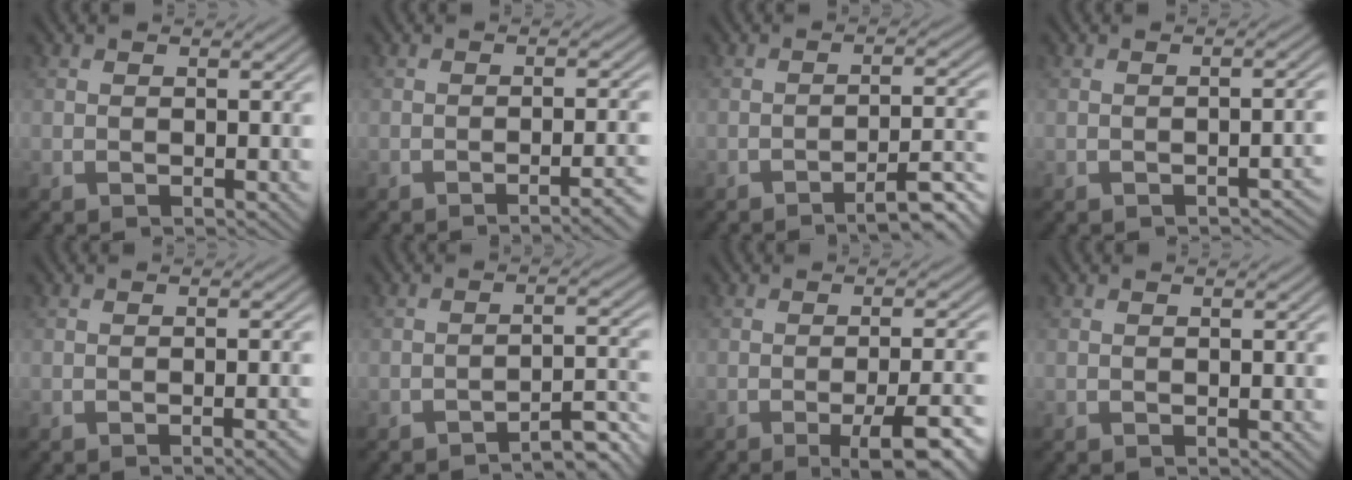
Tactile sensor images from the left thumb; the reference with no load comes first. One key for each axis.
{"total": 3.9, "fx": -2.2, "fy": 0.8, "fz": 3.2, "tx": -0.037, "ty": 0.011, "tz": -0.040}
{"total": 5.5, "fx": -3.8, "fy": 0.7, "fz": 3.9, "tx": -0.051, "ty": 0.012, "tz": -0.063}
{"total": 1.7, "fx": -1.2, "fy": 0.4, "fz": 1.1, "tx": -0.013, "ty": 0.003, "tz": -0.015}
{"total": 2.2, "fx": -1.0, "fy": 0.5, "fz": 1.9, "tx": -0.019, "ty": 0.005, "tz": -0.019}
{"total": 4.2, "fx": -3.5, "fy": 0.5, "fz": 2.3, "tx": -0.026, "ty": 0.016, "tz": -0.055}
{"total": 7.5, "fx": -3.7, "fy": 1.4, "fz": 6.4, "tx": -0.097, "ty": 0.000, "tz": -0.053}
{"total": 0.0}